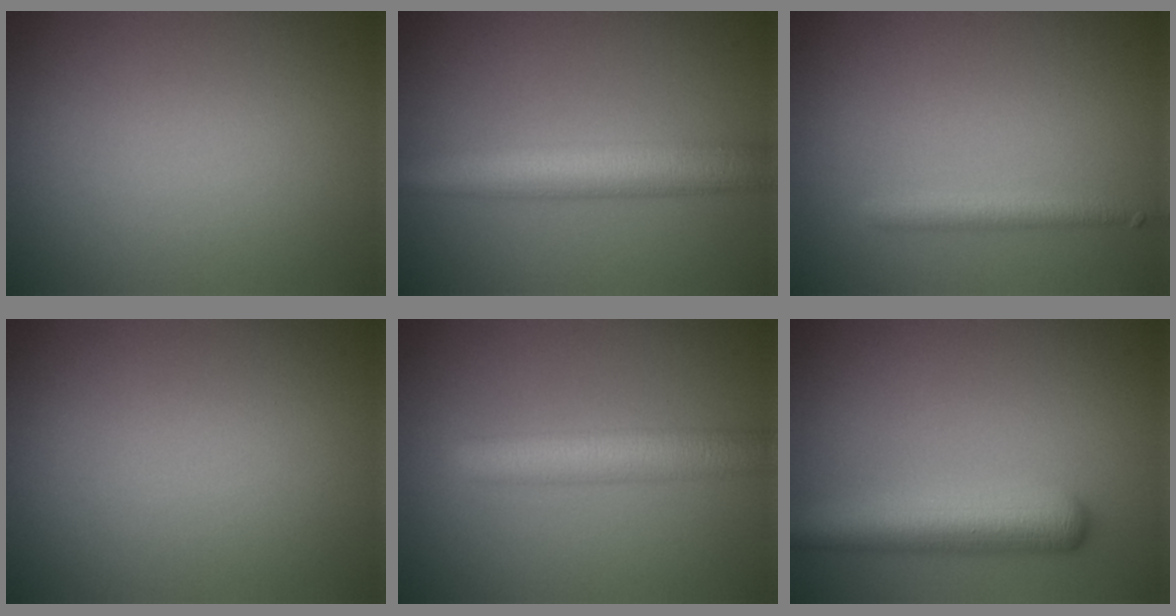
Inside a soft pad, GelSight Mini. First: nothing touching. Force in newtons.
{"total": 6.4, "press": 6.4, "slide": 0.2}
{"total": 1.8, "press": 1.8, "slide": 0.1}
{"total": 0.0}
{"total": 4.8, "press": 4.8, "slide": 0.1}
{"total": 5.9, "press": 5.9, "slide": 0.3}